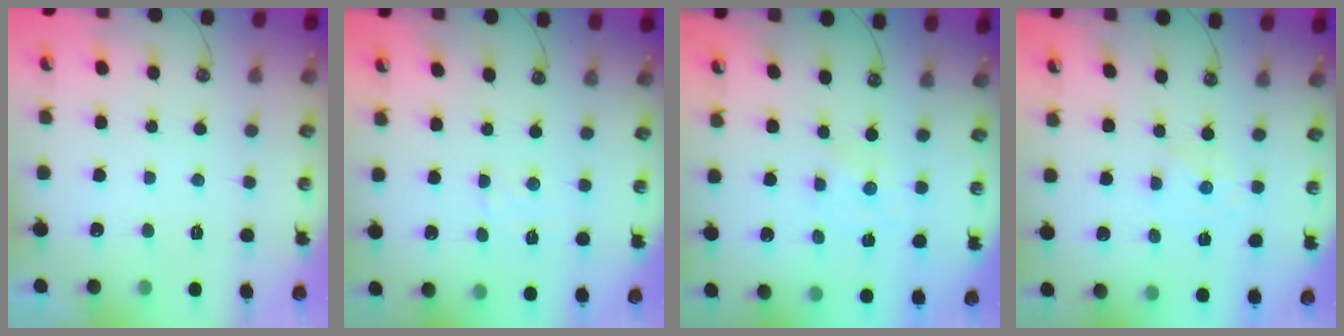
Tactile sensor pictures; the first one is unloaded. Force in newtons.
{"total": 3.7, "press": 3.7, "slide": 0.5}
{"total": 0.0}
{"total": 3.1, "press": 3.0, "slide": 0.4}